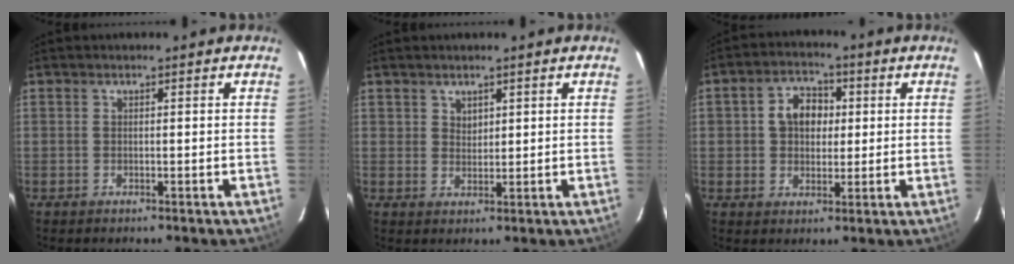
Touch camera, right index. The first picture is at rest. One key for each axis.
{"total": 2.0, "fx": 1.4, "fy": 1.4, "fz": 0.5, "tx": -0.003, "ty": 0.002, "tz": 0.026}
{"total": 6.8, "fx": 1.1, "fy": 5.3, "fz": 4.2, "tx": -0.075, "ty": 0.023, "tz": 0.020}